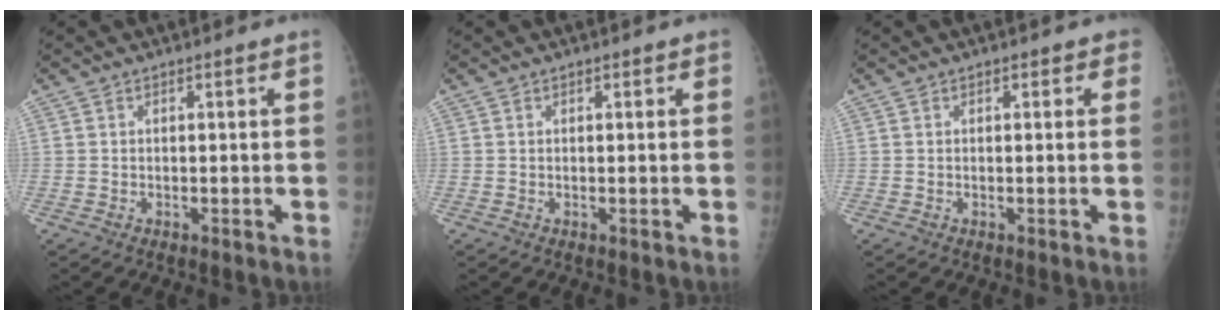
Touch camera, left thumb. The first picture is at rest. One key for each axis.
{"total": 0.6, "fx": 0.3, "fy": 0.4, "fz": 0.4, "tx": 0.002, "ty": 0.001, "tz": 0.000}
{"total": 1.5, "fx": 0.7, "fy": 1.0, "fz": 0.8, "tx": 0.011, "ty": 0.002, "tz": 0.002}